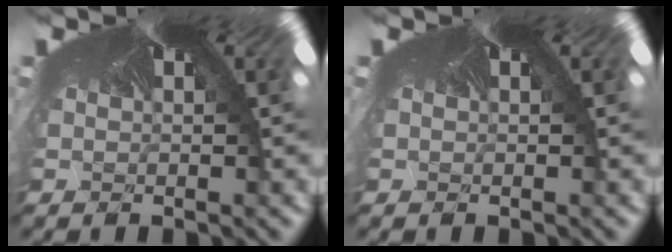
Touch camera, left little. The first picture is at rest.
{"total": 0.0}